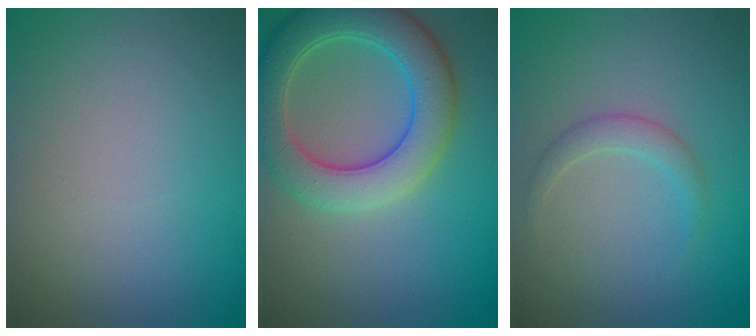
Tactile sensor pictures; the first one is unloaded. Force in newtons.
{"total": 6.7, "press": 6.6, "slide": 0.7}
{"total": 1.6, "press": 1.6, "slide": 0.2}